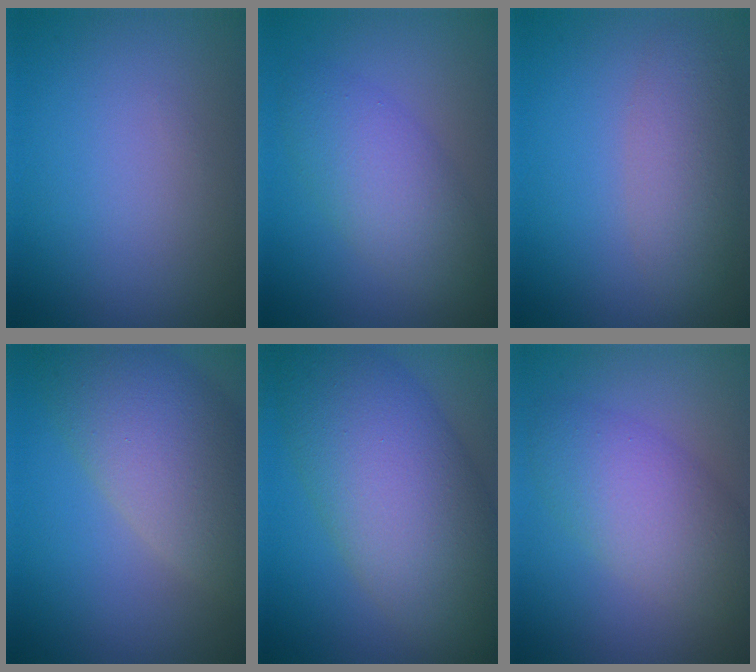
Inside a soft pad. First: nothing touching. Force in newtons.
{"total": 4.4, "press": 4.4, "slide": 0.1}
{"total": 3.5, "press": 3.5, "slide": 0.2}
{"total": 8.8, "press": 8.8, "slide": 0.6}
{"total": 11.4, "press": 11.4, "slide": 0.5}
{"total": 5.3, "press": 5.3, "slide": 0.2}